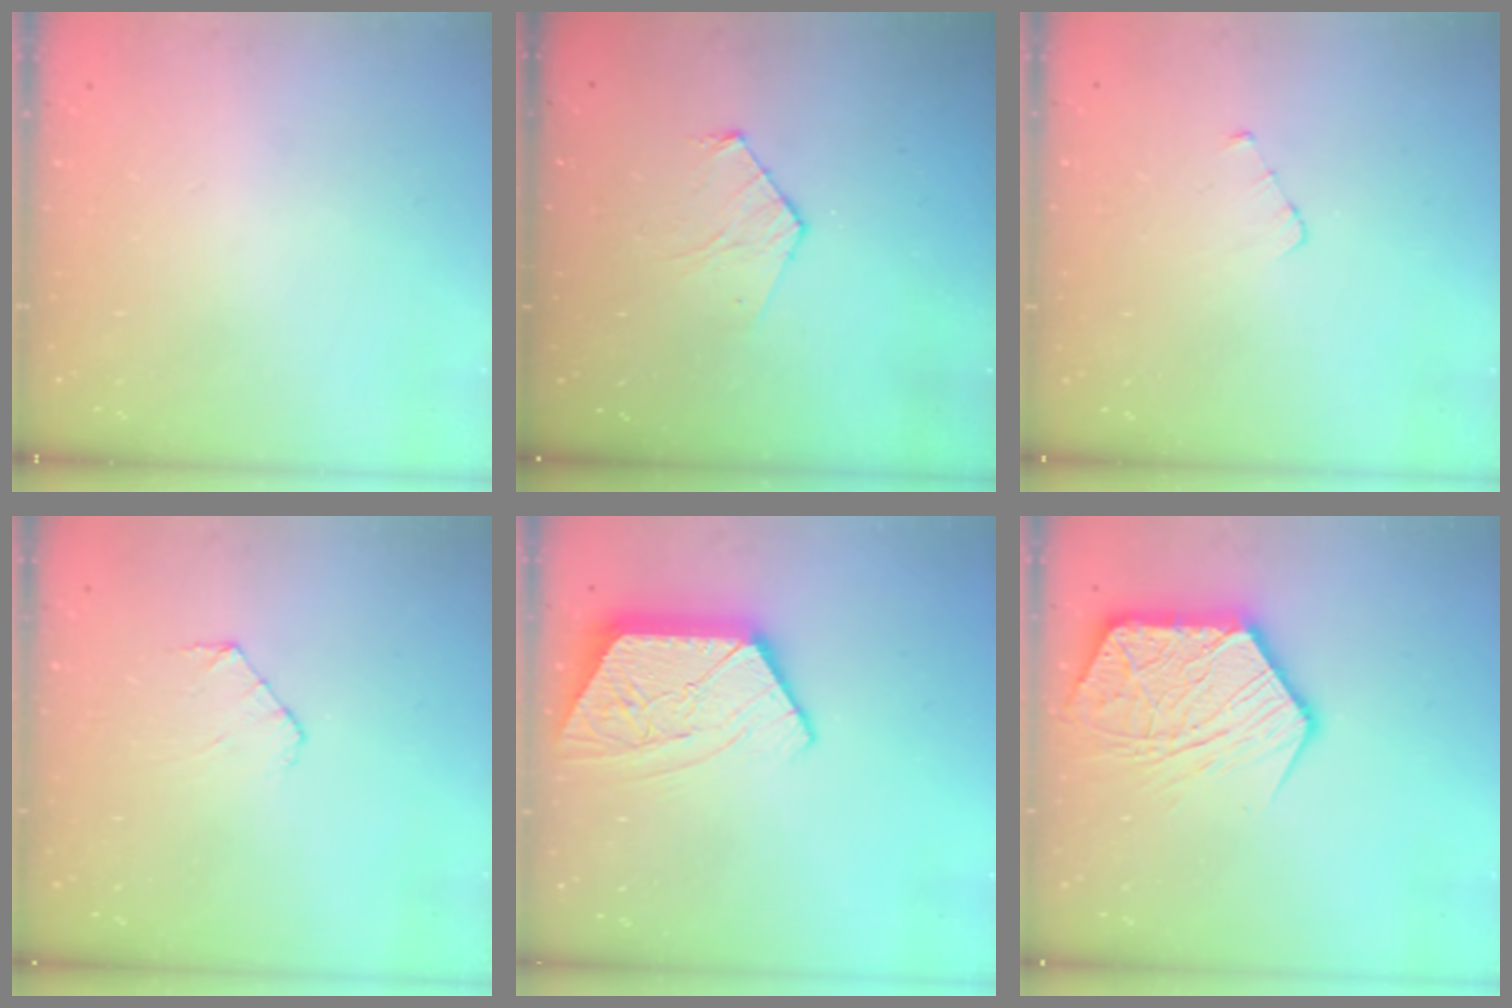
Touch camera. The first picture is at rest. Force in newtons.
{"total": 5.7, "press": 5.7, "slide": 0.6}
{"total": 2.7, "press": 2.7, "slide": 0.3}
{"total": 4.9, "press": 4.8, "slide": 0.5}
{"total": 12.5, "press": 12.5, "slide": 0.7}
{"total": 16.0, "press": 16.0, "slide": 1.3}